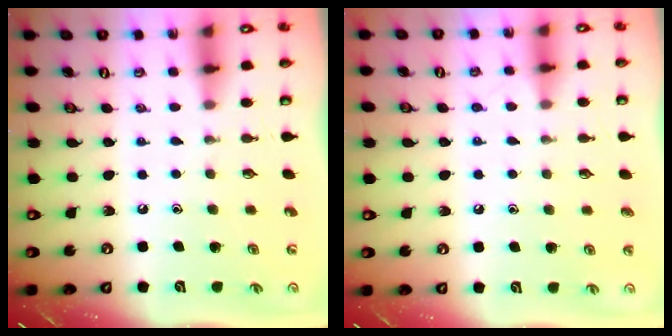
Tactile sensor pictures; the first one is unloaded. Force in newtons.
{"total": 4.2, "press": 4.2, "slide": 0.5}